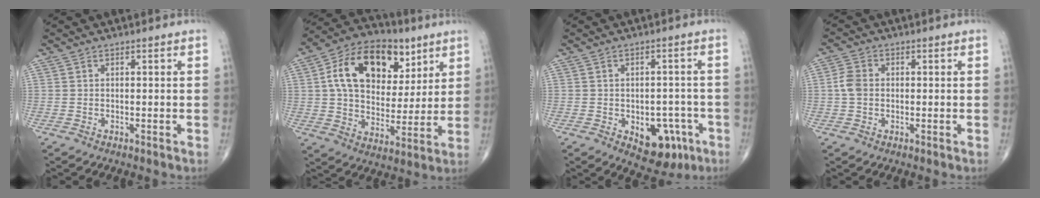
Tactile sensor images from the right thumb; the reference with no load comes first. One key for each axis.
{"total": 19.6, "fx": 7.0, "fy": 12.9, "fz": 13.0, "tx": -0.187, "ty": -0.007, "tz": 0.115}
{"total": 9.8, "fx": -3.9, "fy": 6.1, "fz": 6.6, "tx": -0.046, "ty": 0.022, "tz": -0.039}
{"total": 3.7, "fx": 0.0, "fy": 2.8, "fz": 2.4, "tx": -0.049, "ty": 0.008, "tz": -0.007}